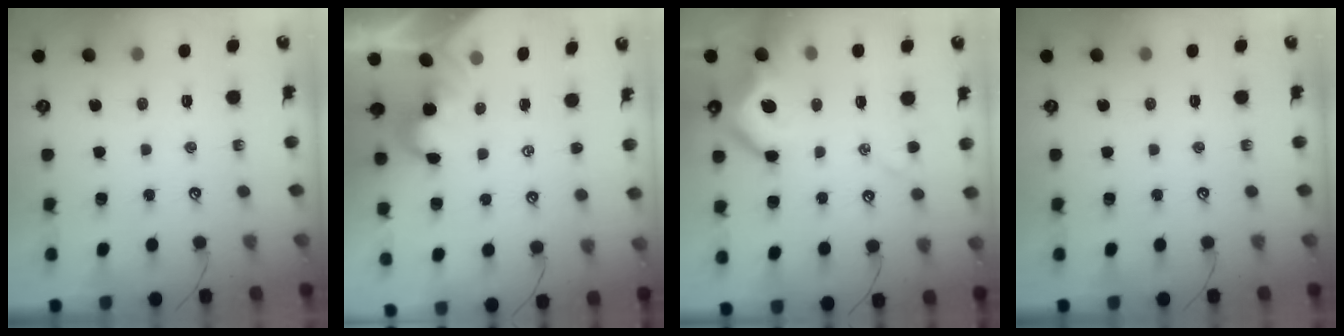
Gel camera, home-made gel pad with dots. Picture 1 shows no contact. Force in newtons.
{"total": 2.0, "press": 1.9, "slide": 0.5}
{"total": 8.4, "press": 8.2, "slide": 1.6}
{"total": 0.0}